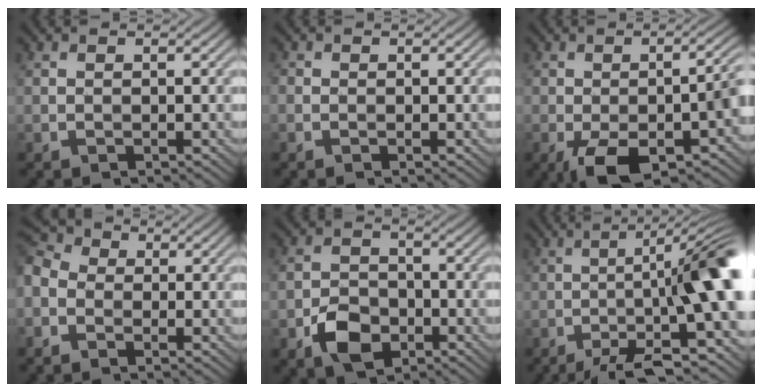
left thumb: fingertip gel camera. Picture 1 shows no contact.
{"total": 0.9, "force": [-0.2, 0.7, 0.5], "torque": [-0.007, -0.005, -0.003]}
{"total": 12.3, "force": [-5.1, 5.2, 9.9], "torque": [-0.146, -0.024, -0.075]}
{"total": 6.0, "force": [-1.6, 4.7, 3.3], "torque": [-0.110, 0.000, -0.044]}
{"total": 5.6, "force": [-2.9, 3.7, 2.9], "torque": [-0.057, -0.006, -0.061]}
{"total": 14.4, "force": [-4.2, 3.0, 13.4], "torque": [-0.158, 0.010, -0.063]}